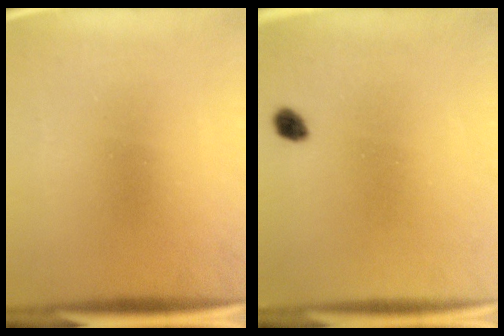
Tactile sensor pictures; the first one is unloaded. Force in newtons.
{"total": 2.2}